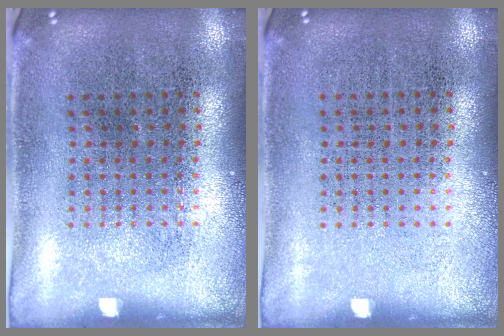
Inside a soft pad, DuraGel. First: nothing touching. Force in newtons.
{"total": 0.0}